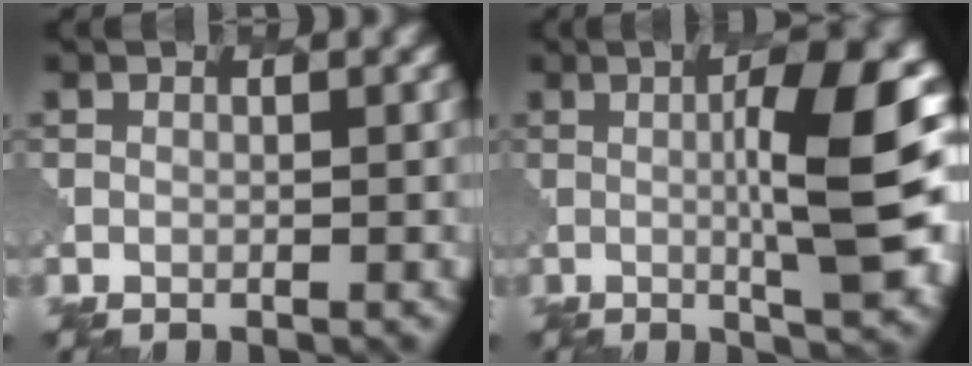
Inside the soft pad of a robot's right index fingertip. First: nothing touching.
{"total": 9.9, "force": [0.4, 2.3, 9.6], "torque": [-0.124, -0.004, 0.009]}